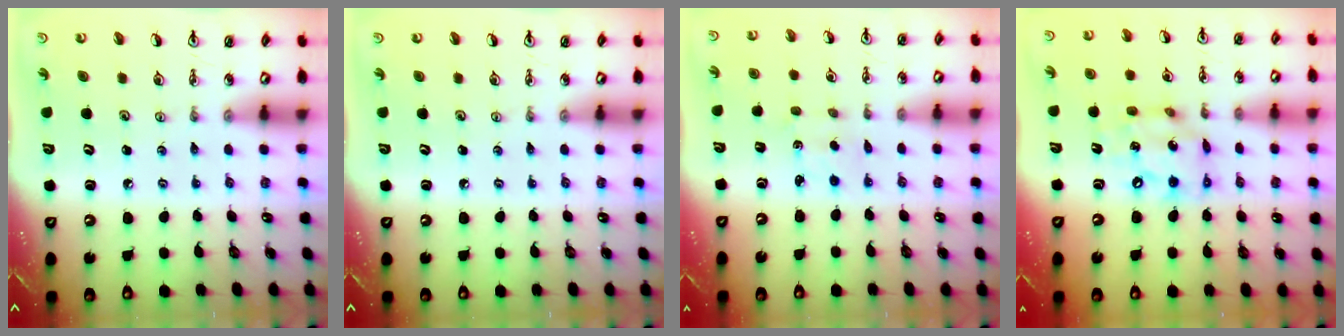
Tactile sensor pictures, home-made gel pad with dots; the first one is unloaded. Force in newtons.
{"total": 0.0}
{"total": 1.4, "press": 1.3, "slide": 0.4}
{"total": 13.7, "press": 13.6, "slide": 1.3}